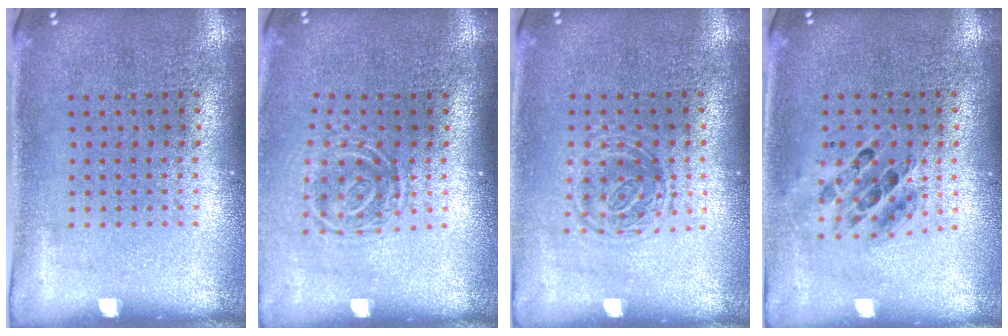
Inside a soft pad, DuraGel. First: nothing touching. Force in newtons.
{"total": 1.6, "press": 1.1, "slide": 1.2}
{"total": 1.3, "press": 1.0, "slide": 0.8}
{"total": 0.7, "press": 0.7, "slide": 0.1}